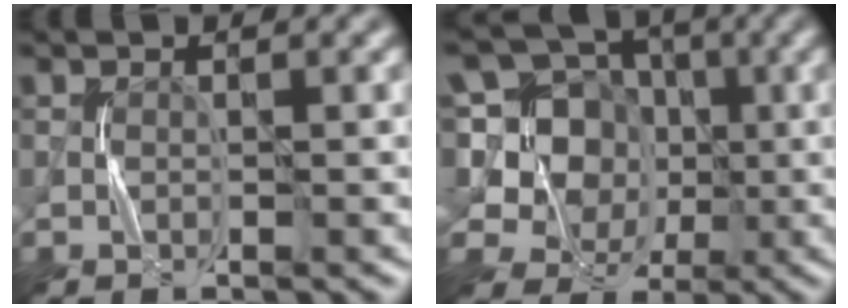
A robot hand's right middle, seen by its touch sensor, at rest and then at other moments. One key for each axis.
{"total": 8.7, "fx": 1.1, "fy": 7.7, "fz": 4.1, "tx": -0.101, "ty": 0.035, "tz": -0.008}